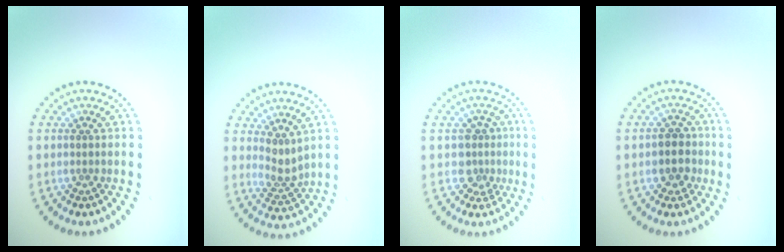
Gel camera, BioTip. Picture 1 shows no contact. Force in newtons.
{"total": 2.3, "press": 1.6, "slide": 1.7}
{"total": 2.3, "press": 1.8, "slide": 1.5}
{"total": 2.6, "press": 2.4, "slide": 1.0}